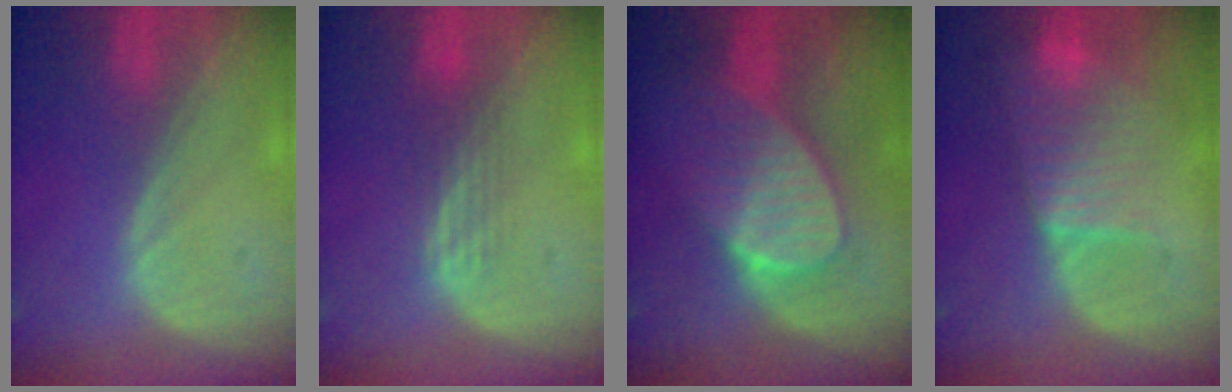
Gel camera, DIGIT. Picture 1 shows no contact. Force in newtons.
{"total": 2.8, "press": 2.5, "slide": 1.3}
{"total": 7.5, "press": 7.4, "slide": 1.3}
{"total": 6.3, "press": 6.3, "slide": 1.0}